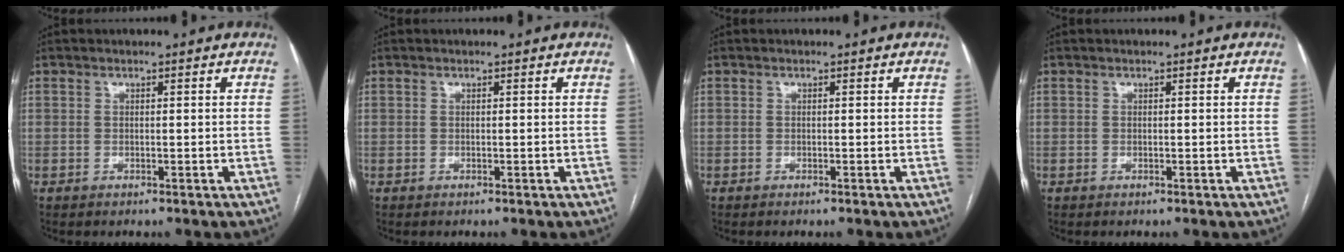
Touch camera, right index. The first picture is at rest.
{"total": 0.0}
{"total": 0.0}
{"total": 0.0}